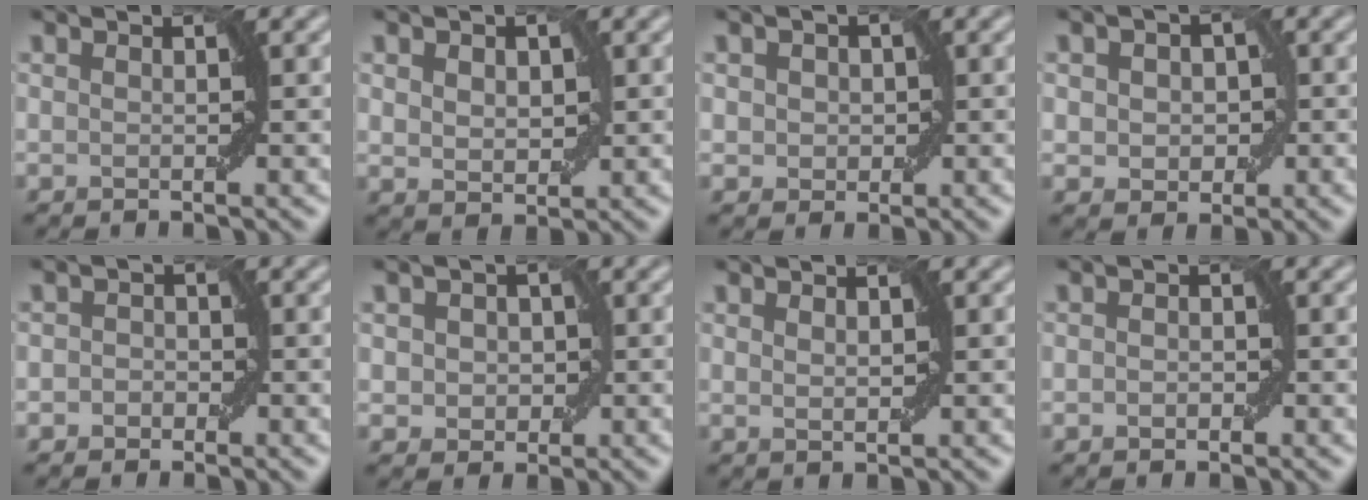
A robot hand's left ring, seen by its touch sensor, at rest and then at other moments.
{"total": 2.3, "force": [0.7, 1.7, 1.5], "torque": [-0.027, -0.002, 0.017]}
{"total": 1.9, "force": [0.2, 1.7, 0.9], "torque": [-0.010, 0.003, -0.001]}
{"total": 3.4, "force": [0.2, 2.6, 2.1], "torque": [-0.028, 0.006, -0.003]}
{"total": 1.5, "force": [-0.4, 1.3, 0.5], "torque": [0.008, 0.003, -0.018]}
{"total": 2.8, "force": [0.2, 2.3, 1.6], "torque": [-0.019, 0.006, -0.007]}
{"total": 0.9, "force": [0.4, 0.4, 0.7], "torque": [-0.013, -0.001, 0.011]}
{"total": 1.1, "force": [-0.3, 0.7, 0.7], "torque": [-0.009, 0.002, -0.005]}